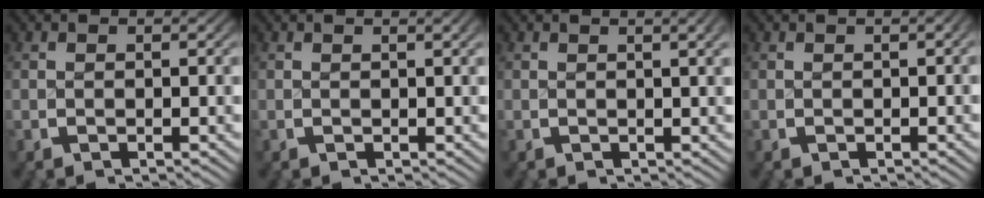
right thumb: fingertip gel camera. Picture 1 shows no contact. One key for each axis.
{"total": 0.6, "fx": 0.3, "fy": 0.0, "fz": 0.6, "tx": -0.008, "ty": 0.002, "tz": 0.005}
{"total": 1.5, "fx": 0.5, "fy": 0.2, "fz": 1.4, "tx": -0.017, "ty": 0.002, "tz": 0.009}
{"total": 0.5, "fx": 0.0, "fy": 0.2, "fz": 0.5, "tx": -0.005, "ty": 0.003, "tz": -0.001}